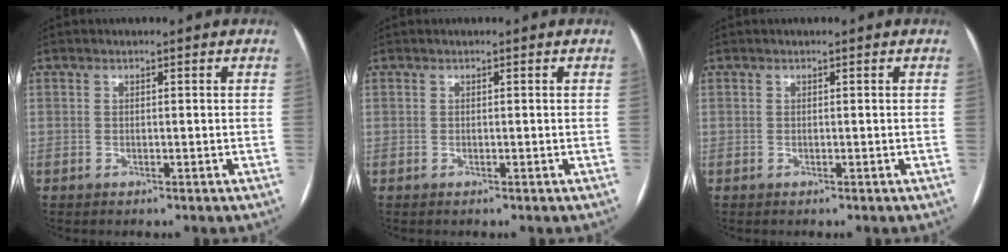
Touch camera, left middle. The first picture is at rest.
{"total": 0.0}
{"total": 0.0}